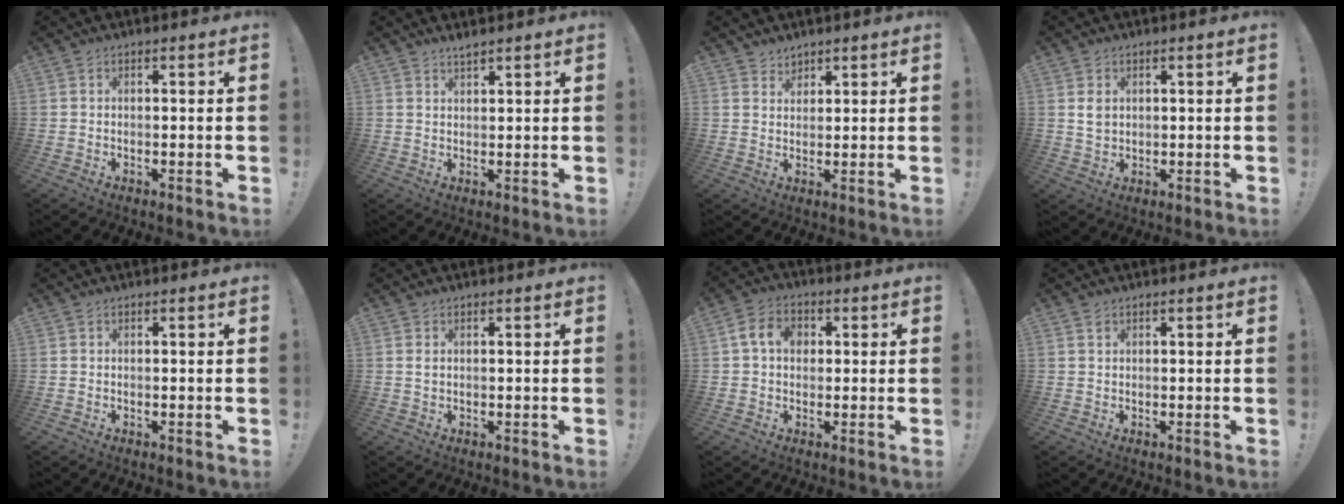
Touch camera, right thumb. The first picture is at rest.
{"total": 2.2, "force": [2.1, 0.4, 0.7], "torque": [-0.007, -0.011, 0.036]}
{"total": 3.2, "force": [2.6, 1.8, 0.1], "torque": [-0.002, -0.018, 0.048]}
{"total": 3.3, "force": [1.2, 2.4, 1.9], "torque": [-0.023, -0.001, 0.022]}
{"total": 0.0}
{"total": 1.1, "force": [0.6, 0.5, 0.8], "torque": [-0.017, 0.003, 0.010]}
{"total": 8.6, "force": [1.7, 6.4, 5.6], "torque": [-0.094, 0.012, 0.031]}
{"total": 0.8, "force": [0.5, 0.6, 0.2], "torque": [0.000, -0.002, 0.009]}